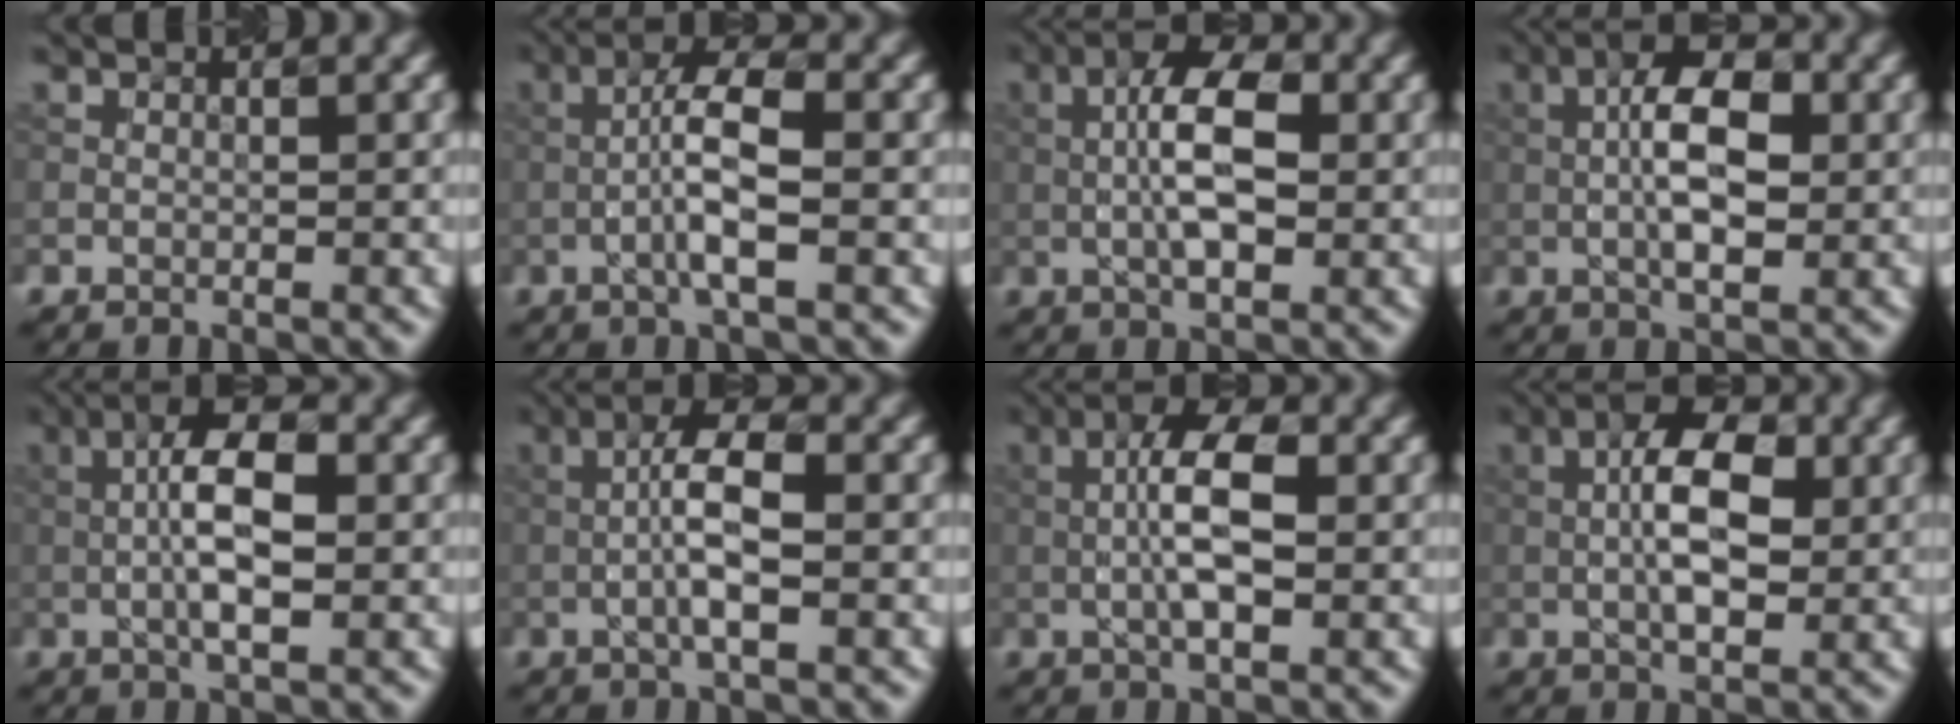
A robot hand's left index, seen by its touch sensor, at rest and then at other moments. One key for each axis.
{"total": 4.6, "fx": -1.0, "fy": 0.7, "fz": 4.4, "tx": -0.085, "ty": 0.015, "tz": -0.027}
{"total": 6.1, "fx": 0.2, "fy": 2.3, "fz": 5.7, "tx": -0.101, "ty": 0.011, "tz": -0.006}
{"total": 6.4, "fx": 0.2, "fy": 2.5, "fz": 5.9, "tx": -0.104, "ty": 0.010, "tz": -0.006}
{"total": 6.1, "fx": 0.1, "fy": 1.9, "fz": 5.9, "tx": -0.109, "ty": 0.009, "tz": -0.008}
{"total": 4.7, "fx": -0.5, "fy": 1.0, "fz": 4.6, "tx": -0.089, "ty": 0.011, "tz": -0.017}
{"total": 5.6, "fx": 0.1, "fy": 1.8, "fz": 5.3, "tx": -0.102, "ty": 0.010, "tz": -0.006}
{"total": 6.4, "fx": 0.4, "fy": 2.8, "fz": 5.8, "tx": -0.098, "ty": 0.010, "tz": -0.001}